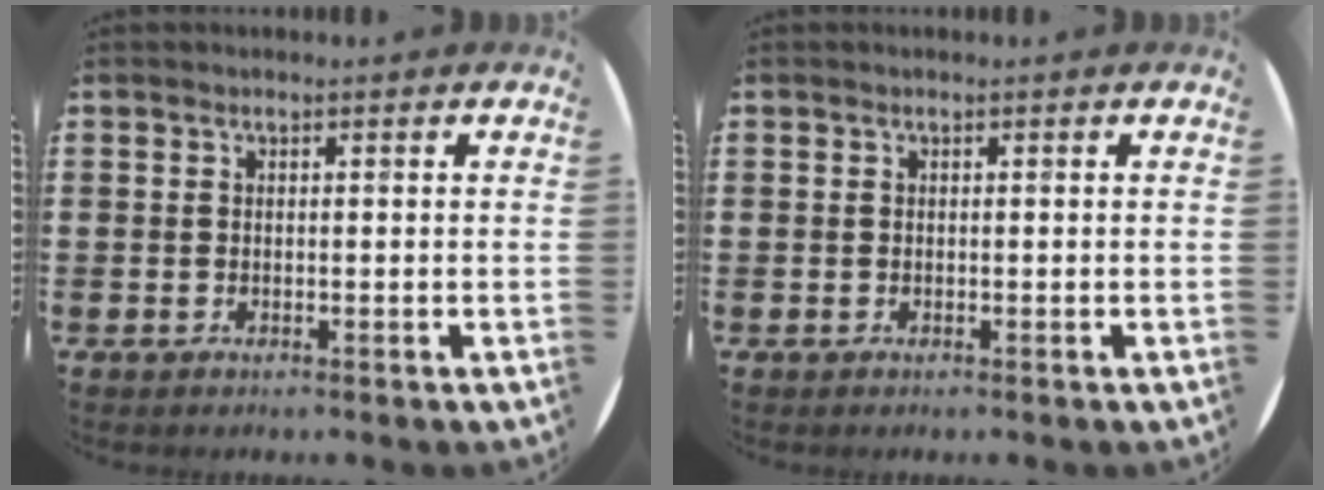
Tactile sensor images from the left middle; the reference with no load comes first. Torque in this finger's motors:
{"motor_torque": [-0.04, -0.09, 0.00, 0.02]}